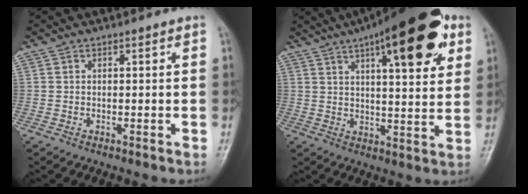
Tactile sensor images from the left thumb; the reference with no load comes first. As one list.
[{"total": 20.7, "force": [10.3, 6.5, 16.7], "torque": [-0.217, -0.016, 0.144]}]